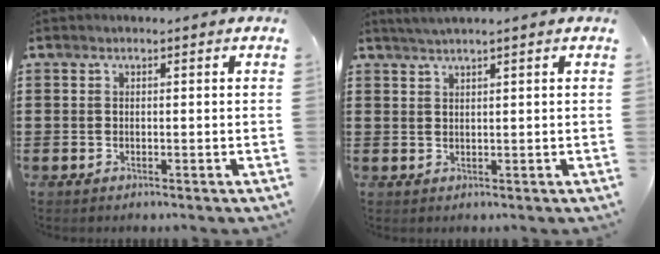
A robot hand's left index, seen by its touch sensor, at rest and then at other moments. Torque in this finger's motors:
{"motor_torque": [0.19, 0.09, 0.00, 0.04]}